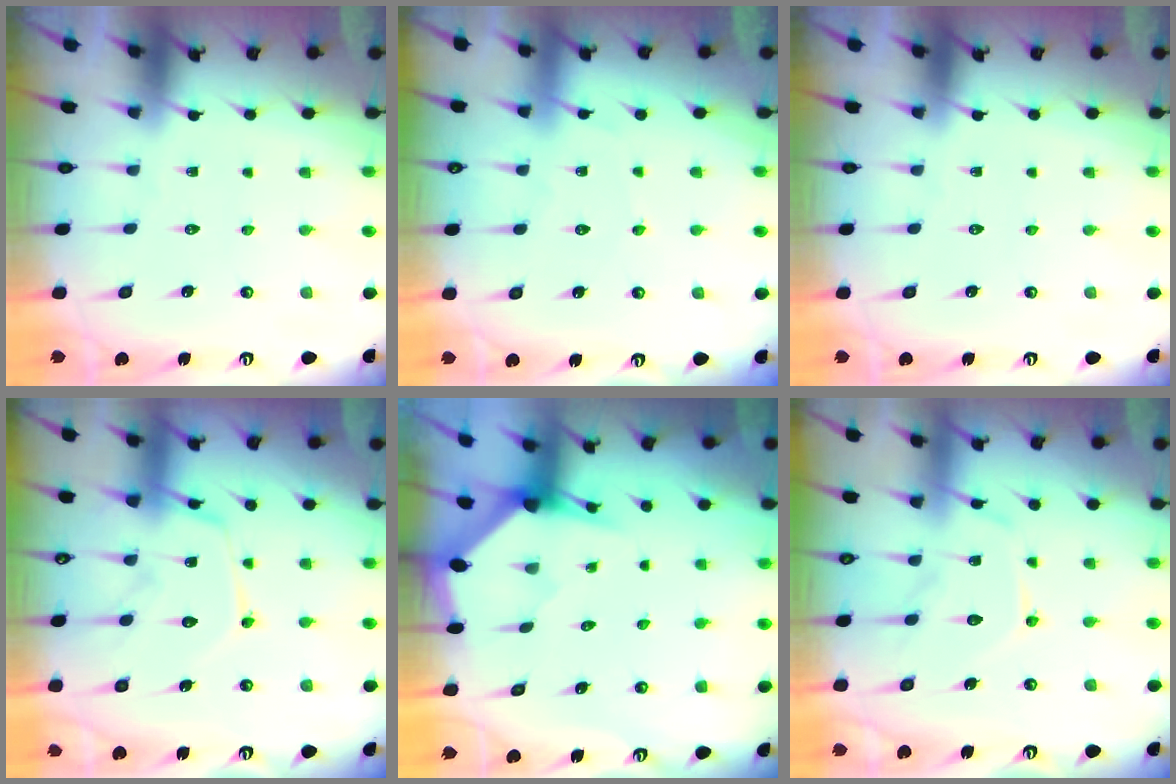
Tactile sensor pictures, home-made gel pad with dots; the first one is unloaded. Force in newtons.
{"total": 2.6, "press": 2.5, "slide": 0.3}
{"total": 0.0}
{"total": 12.6, "press": 12.6, "slide": 0.7}
{"total": 2.9, "press": 2.9, "slide": 0.2}
{"total": 11.9, "press": 11.8, "slide": 0.9}